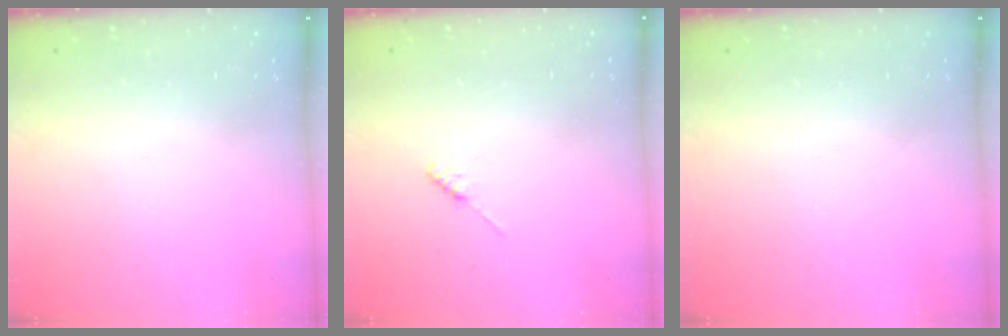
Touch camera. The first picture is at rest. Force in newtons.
{"total": 1.8, "press": 1.7, "slide": 0.3}
{"total": 0.0}